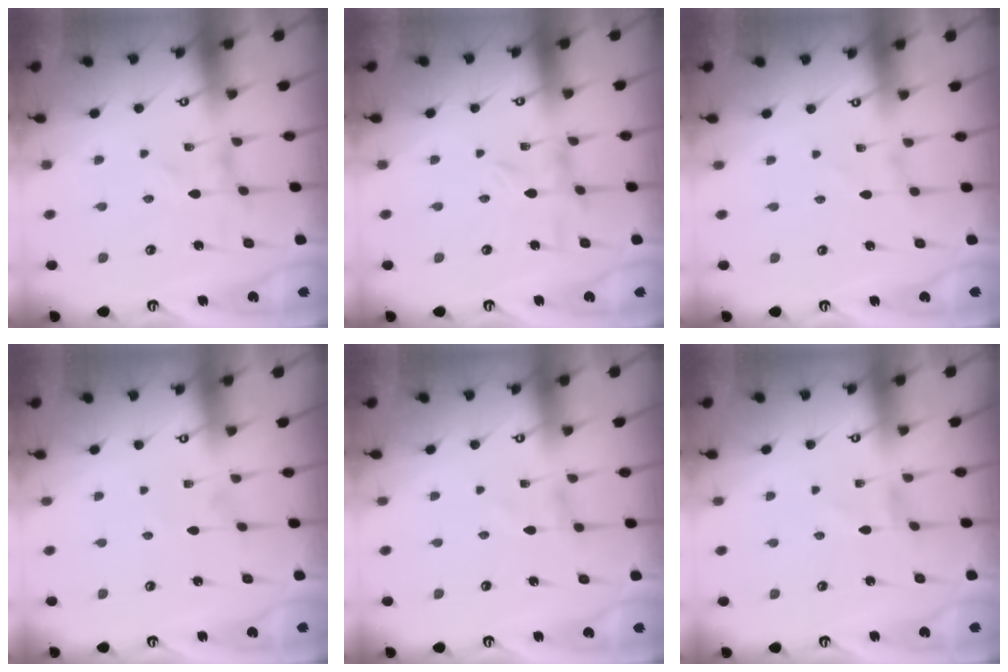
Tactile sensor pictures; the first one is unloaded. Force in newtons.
{"total": 1.6, "press": 1.6, "slide": 0.3}
{"total": 1.2, "press": 1.2, "slide": 0.0}
{"total": 0.0}
{"total": 0.6, "press": 0.6, "slide": 0.1}
{"total": 0.8, "press": 0.8, "slide": 0.1}